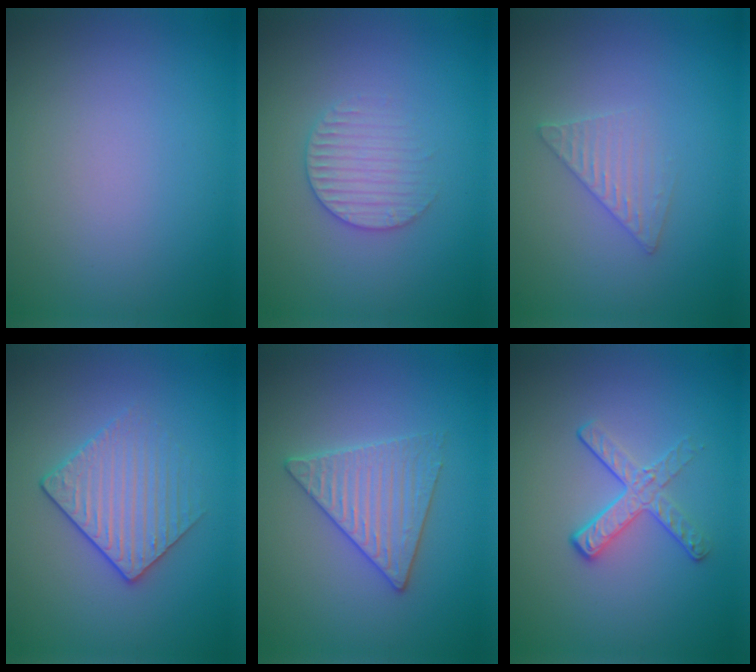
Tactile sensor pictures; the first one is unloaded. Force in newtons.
{"total": 2.5, "press": 2.5, "slide": 0.4}
{"total": 2.0, "press": 2.0, "slide": 0.2}
{"total": 3.1, "press": 2.9, "slide": 1.2}
{"total": 3.3, "press": 3.2, "slide": 0.3}
{"total": 2.4, "press": 1.7, "slide": 1.7}